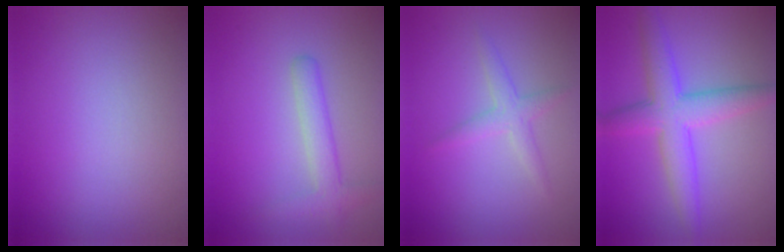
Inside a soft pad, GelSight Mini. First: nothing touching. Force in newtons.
{"total": 2.7, "press": 2.7, "slide": 0.1}
{"total": 1.9, "press": 1.9, "slide": 0.0}
{"total": 5.4, "press": 5.4, "slide": 0.2}